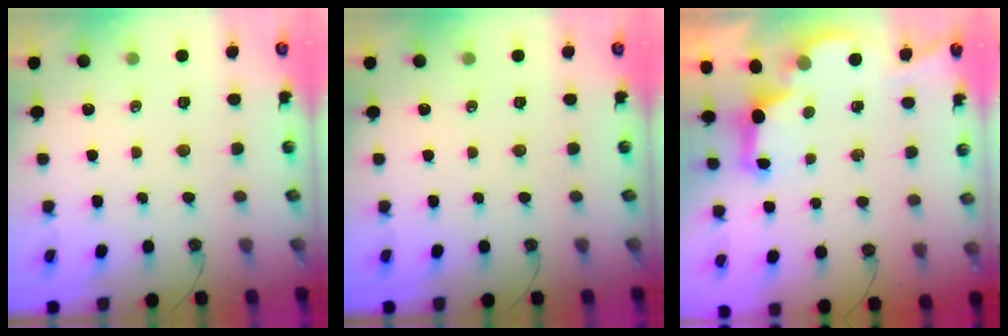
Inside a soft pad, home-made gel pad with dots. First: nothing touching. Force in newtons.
{"total": 0.0}
{"total": 2.7, "press": 2.6, "slide": 0.9}